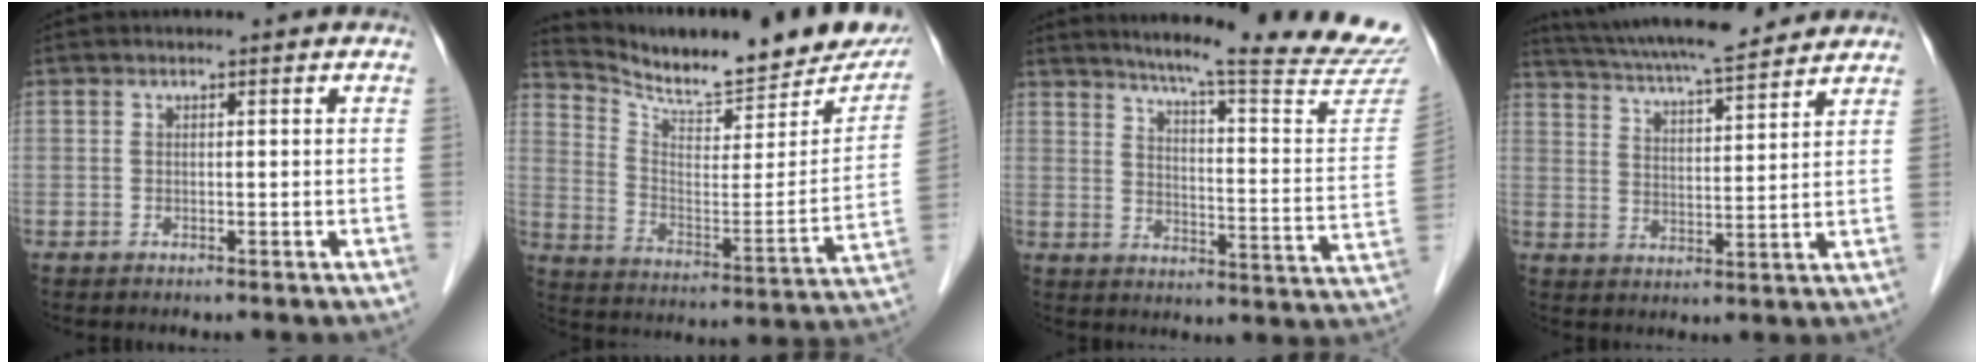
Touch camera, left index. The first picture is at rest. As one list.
[{"total": 22.8, "force": [20.4, 4.1, 9.4], "torque": [-0.151, -0.060, 0.286]}, {"total": 23.8, "force": [21.5, -0.7, 10.0], "torque": [-0.140, -0.102, 0.262]}, {"total": 15.9, "force": [14.2, 1.8, 6.9], "torque": [-0.126, 0.024, 0.224]}]